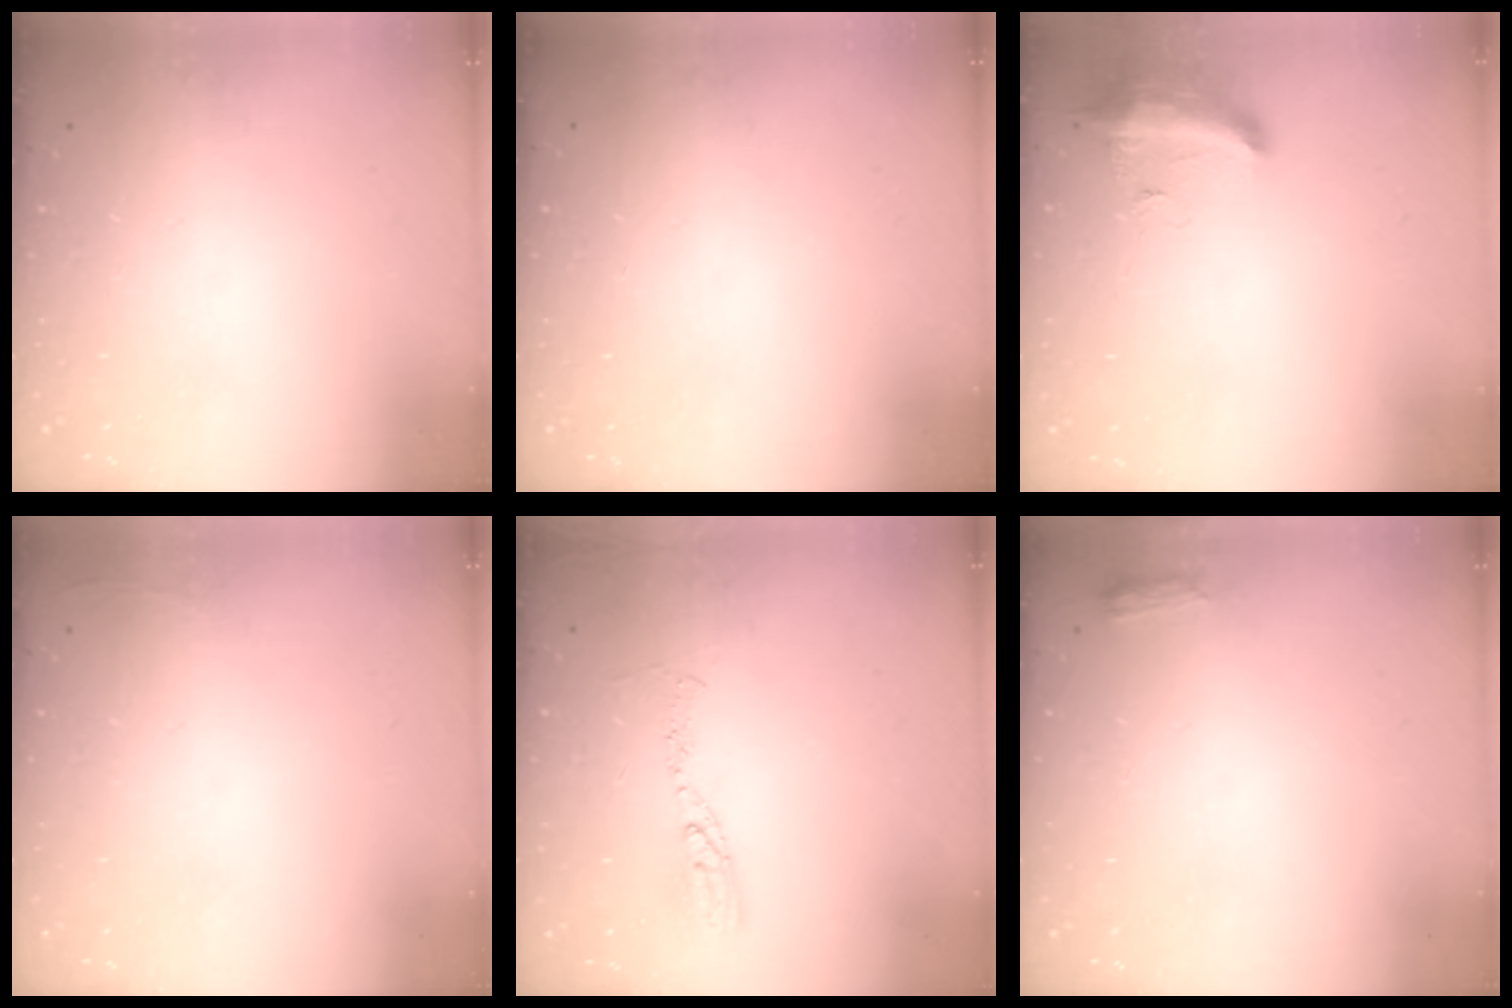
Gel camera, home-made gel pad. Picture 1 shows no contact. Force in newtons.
{"total": 0.0}
{"total": 12.6, "press": 10.6, "slide": 6.9}
{"total": 2.5, "press": 2.4, "slide": 0.9}
{"total": 8.2, "press": 8.1, "slide": 0.7}
{"total": 3.3, "press": 3.2, "slide": 0.5}